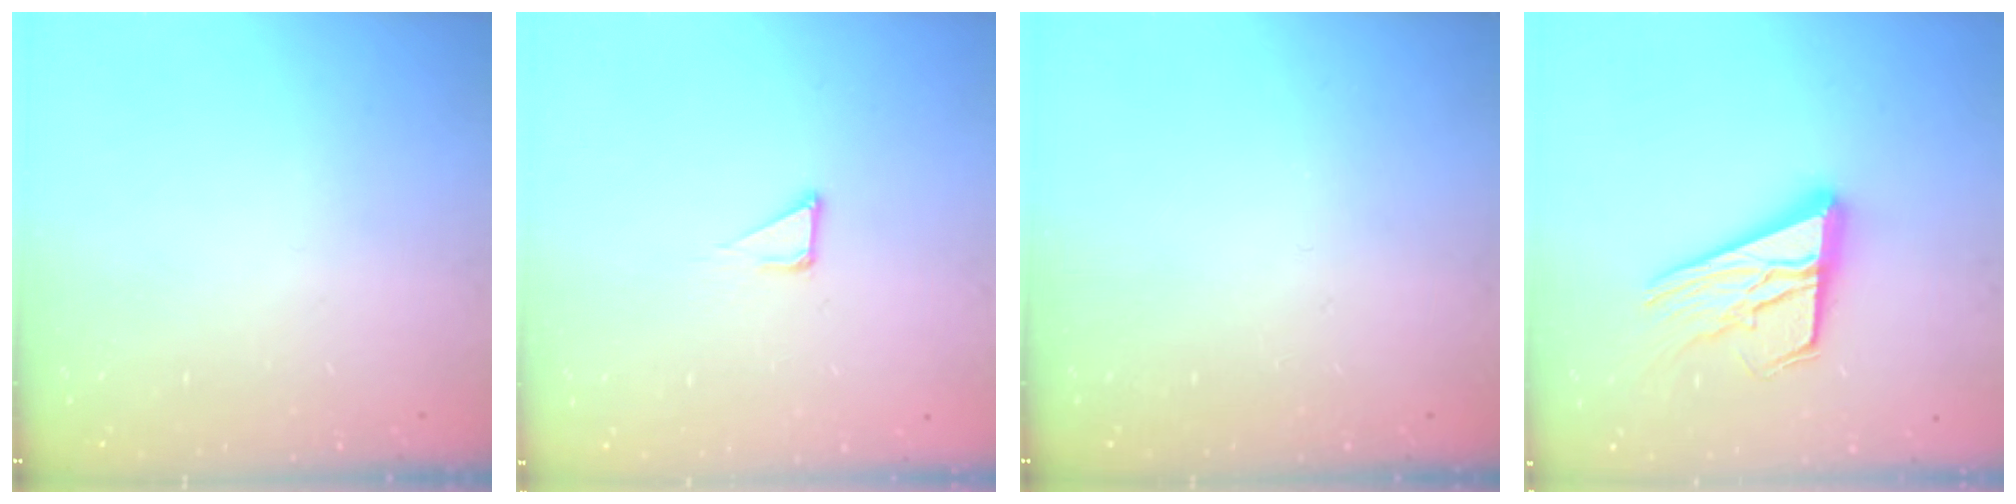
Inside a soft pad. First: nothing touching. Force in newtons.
{"total": 3.1, "press": 3.1, "slide": 0.2}
{"total": 0.0}
{"total": 18.0, "press": 17.9, "slide": 1.8}